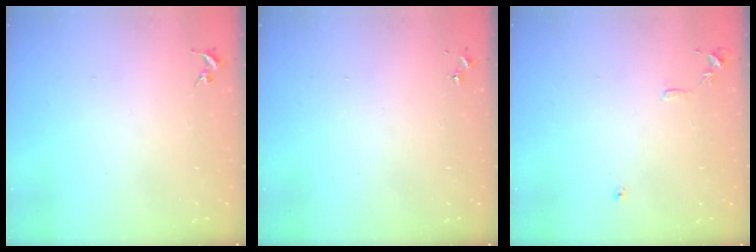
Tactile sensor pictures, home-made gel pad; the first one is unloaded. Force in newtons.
{"total": 0.0}
{"total": 7.8, "press": 7.8, "slide": 0.8}